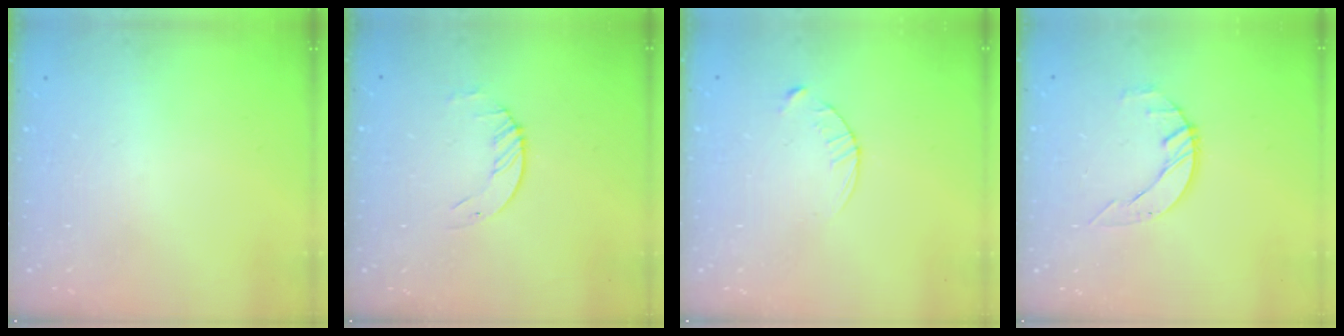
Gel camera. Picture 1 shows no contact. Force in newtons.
{"total": 1.7, "press": 1.7, "slide": 0.2}
{"total": 4.0, "press": 4.0, "slide": 0.5}
{"total": 2.7, "press": 2.7, "slide": 0.3}